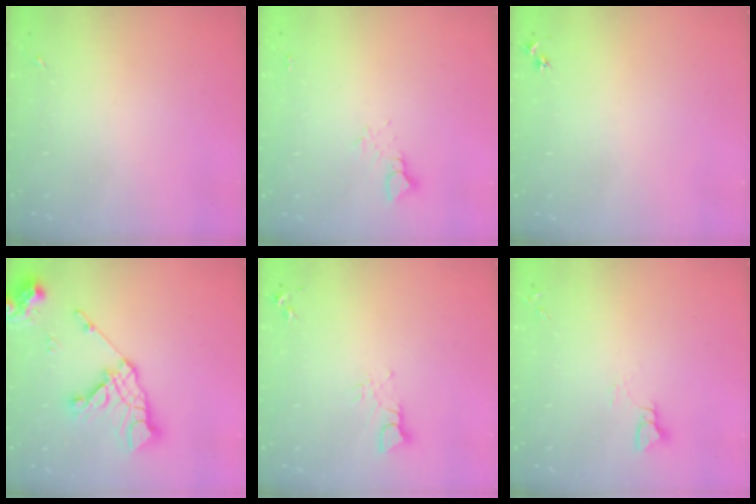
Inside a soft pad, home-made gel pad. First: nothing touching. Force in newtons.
{"total": 4.0, "press": 4.0, "slide": 0.4}
{"total": 3.0, "press": 2.9, "slide": 0.4}
{"total": 16.5, "press": 16.4, "slide": 2.2}
{"total": 3.2, "press": 3.2, "slide": 0.2}
{"total": 3.0, "press": 3.0, "slide": 0.3}